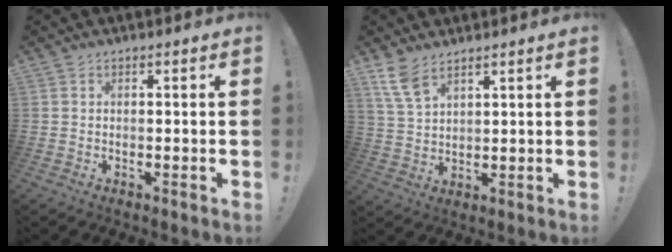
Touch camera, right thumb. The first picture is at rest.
{"total": 7.6, "force": [5.5, 3.1, 4.1], "torque": [-0.083, -0.023, 0.107]}